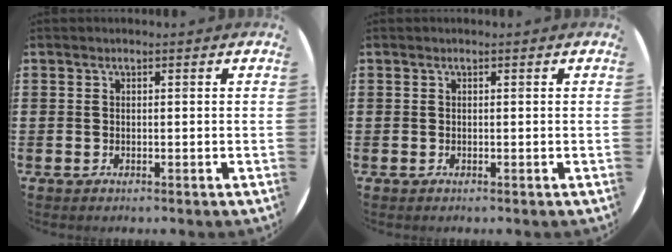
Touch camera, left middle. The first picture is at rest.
{"total": 0.0}